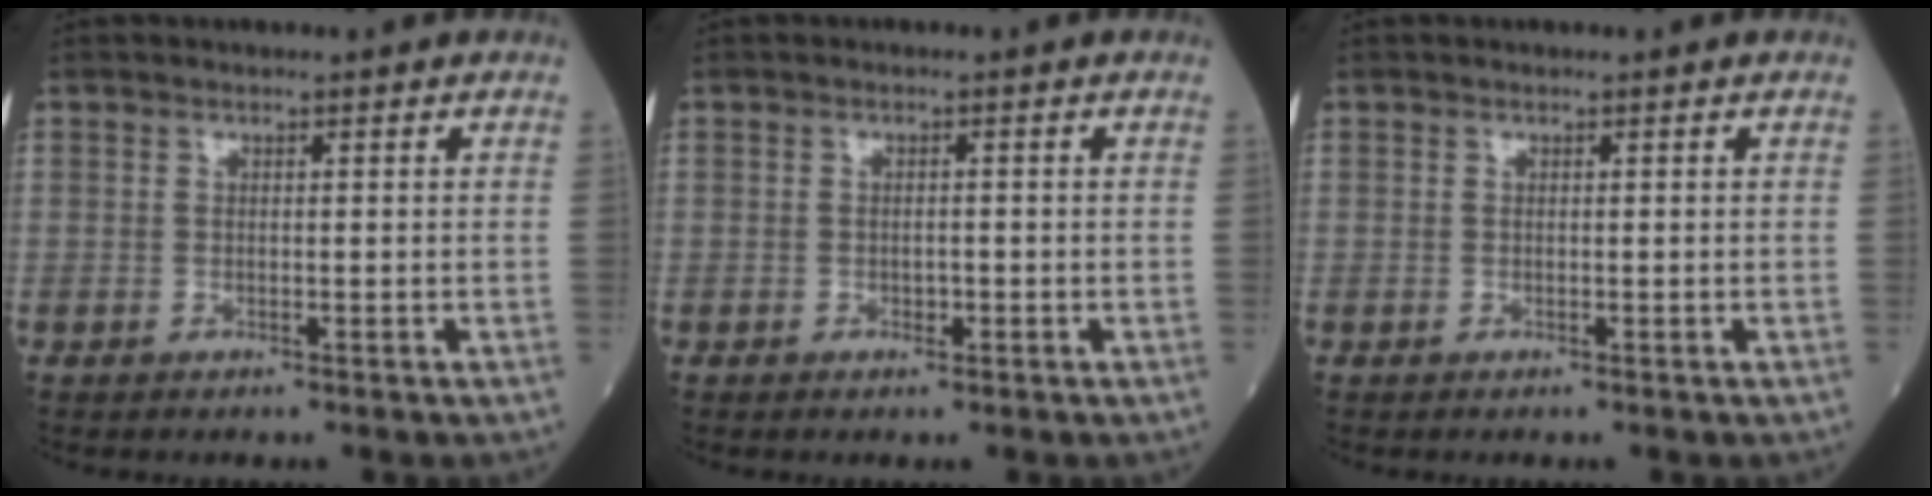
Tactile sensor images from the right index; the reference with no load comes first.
{"total": 1.2, "force": [-0.5, 0.6, 1.0], "torque": [-0.016, 0.000, -0.006]}
{"total": 0.0}